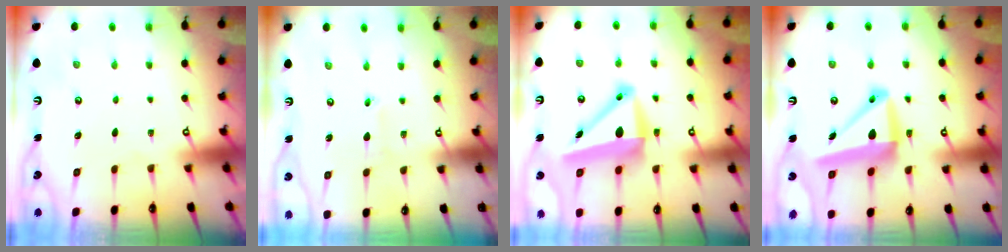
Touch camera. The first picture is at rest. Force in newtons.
{"total": 1.4, "press": 1.4, "slide": 0.1}
{"total": 11.4, "press": 10.7, "slide": 4.0}
{"total": 13.9, "press": 13.6, "slide": 2.6}